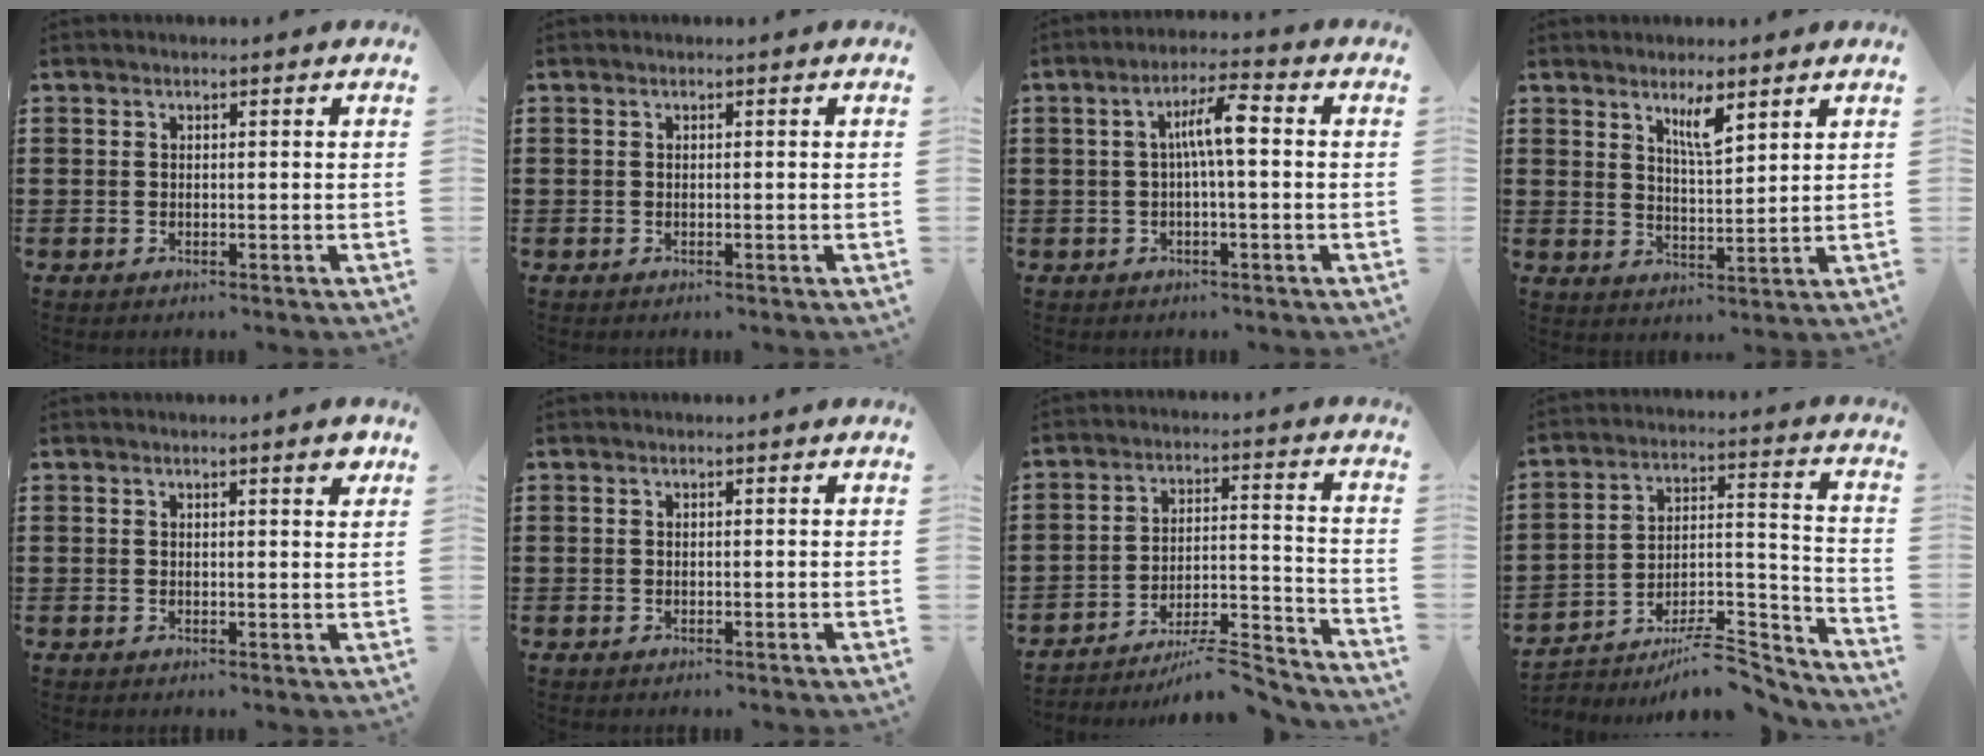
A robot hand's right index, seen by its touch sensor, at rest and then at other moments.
{"total": 0.0}
{"total": 5.8, "force": [0.1, 1.1, 5.7], "torque": [-0.108, 0.011, -0.004]}
{"total": 4.8, "force": [3.1, 1.1, 3.5], "torque": [-0.060, -0.002, 0.051]}
{"total": 2.3, "force": [1.4, 0.3, 1.7], "torque": [-0.019, -0.003, 0.021]}
{"total": 0.0}
{"total": 7.7, "force": [-6.9, 1.2, 3.2], "torque": [-0.041, 0.017, -0.132]}
{"total": 9.0, "force": [-7.3, 2.9, 4.4], "torque": [-0.056, 0.030, -0.135]}